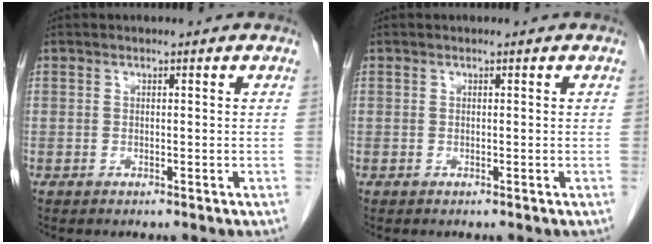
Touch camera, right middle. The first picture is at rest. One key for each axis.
{"total": 0.0}